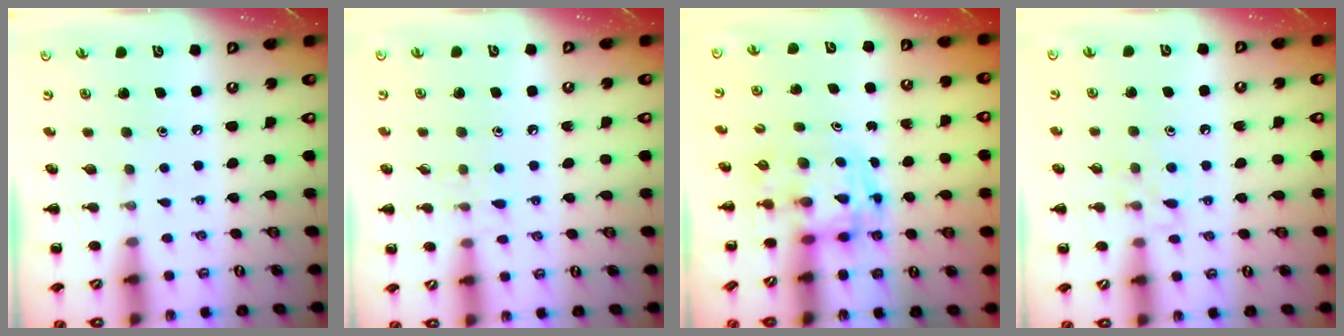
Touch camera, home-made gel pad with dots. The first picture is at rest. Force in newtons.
{"total": 6.3, "press": 5.7, "slide": 2.7}
{"total": 3.6, "press": 3.5, "slide": 0.6}
{"total": 7.4, "press": 7.1, "slide": 2.1}